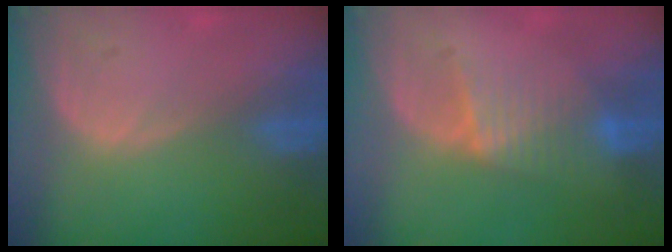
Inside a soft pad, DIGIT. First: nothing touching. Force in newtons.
{"total": 5.0, "press": 4.9, "slide": 0.4}